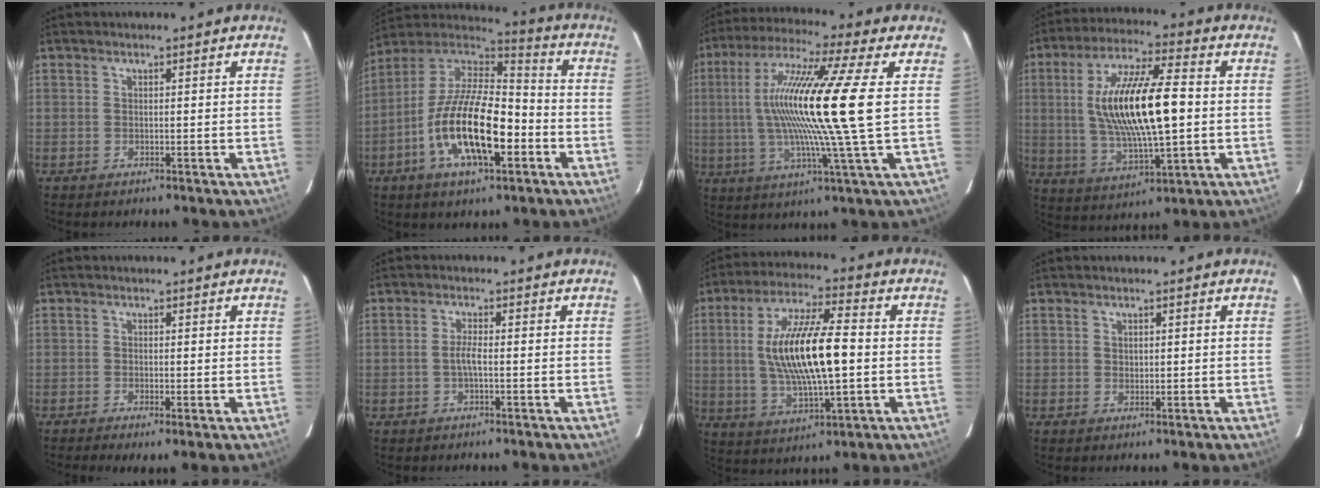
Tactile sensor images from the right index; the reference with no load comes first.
{"total": 19.5, "force": [-6.5, 7.9, 16.6], "torque": [-0.320, -0.011, -0.122]}
{"total": 18.9, "force": [1.4, -1.2, 18.8], "torque": [-0.336, -0.004, 0.019]}
{"total": 18.5, "force": [1.0, 5.2, 17.8], "torque": [-0.329, 0.003, 0.025]}
{"total": 1.6, "force": [-0.7, 0.3, 1.4], "torque": [-0.027, -0.009, -0.010]}
{"total": 2.1, "force": [-0.6, 0.3, 2.0], "torque": [-0.041, 0.000, -0.012]}
{"total": 16.8, "force": [0.3, 4.7, 16.1], "torque": [-0.302, 0.002, 0.010]}
{"total": 1.1, "force": [0.4, 0.9, 0.4], "torque": [-0.004, 0.002, 0.008]}